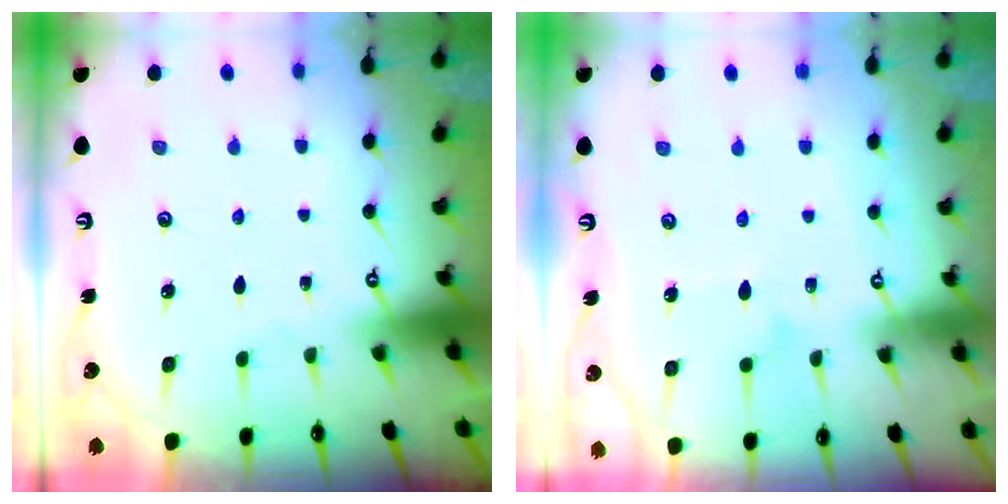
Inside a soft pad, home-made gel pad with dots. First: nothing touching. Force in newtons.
{"total": 7.7, "press": 7.6, "slide": 0.4}